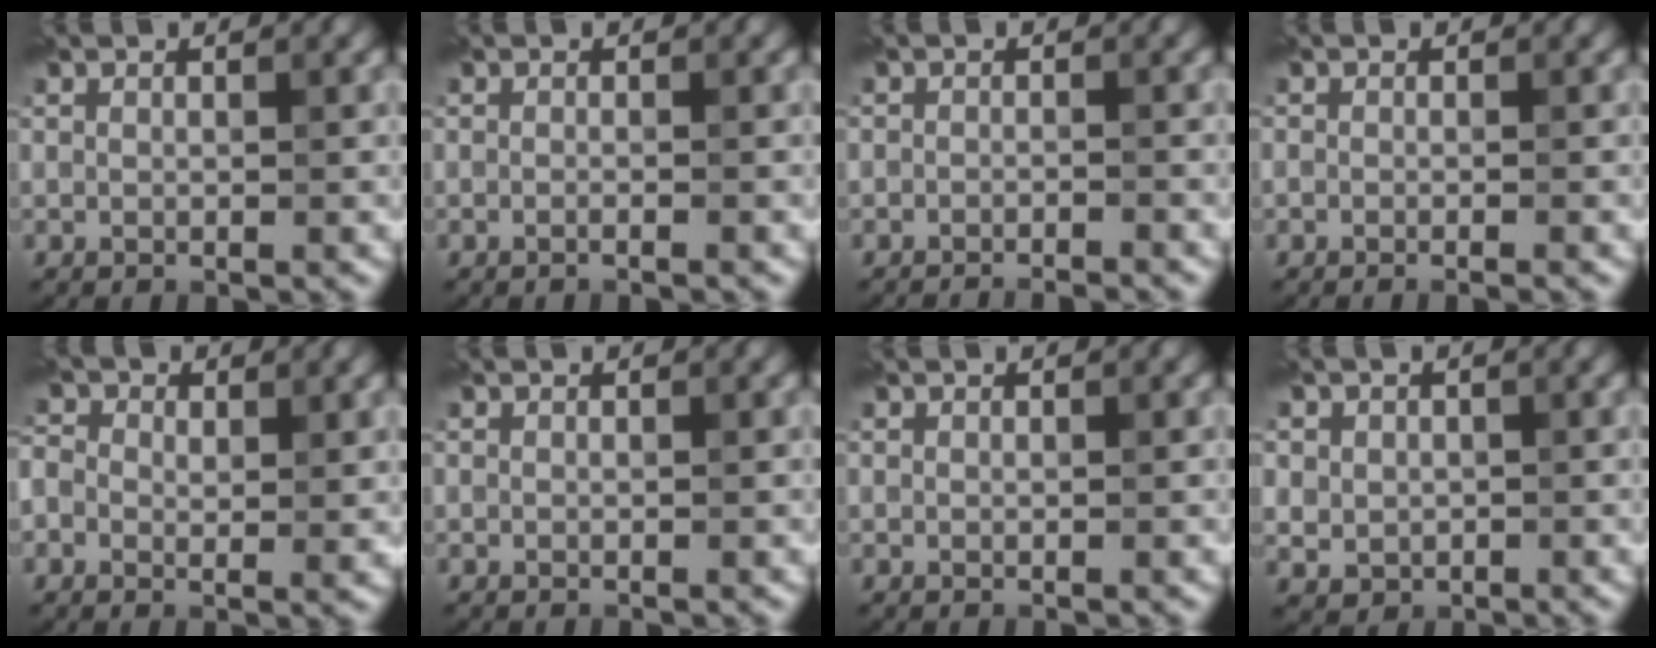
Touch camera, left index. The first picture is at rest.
{"total": 0.7, "force": [-0.5, -0.1, 0.4], "torque": [-0.005, 0.001, -0.007]}
{"total": 2.9, "force": [-2.8, 0.3, 0.6], "torque": [-0.005, 0.013, -0.035]}
{"total": 1.0, "force": [-0.8, 0.3, 0.6], "torque": [-0.007, -0.001, -0.008]}
{"total": 3.4, "force": [0.8, 2.4, 2.3], "torque": [-0.040, 0.013, -0.001]}
{"total": 0.0}
{"total": 0.0}
{"total": 4.5, "force": [1.1, 4.0, 1.8], "torque": [-0.036, 0.022, 0.007]}